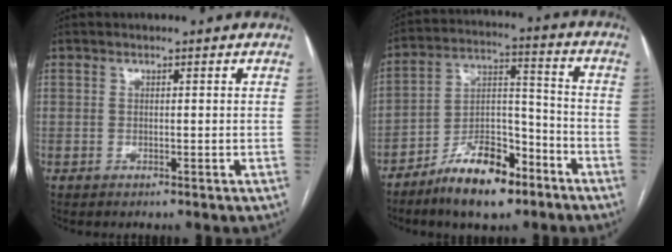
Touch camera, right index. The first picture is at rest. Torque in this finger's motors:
{"motor_torque": [0.83, -0.86, 0.39, 0.09]}